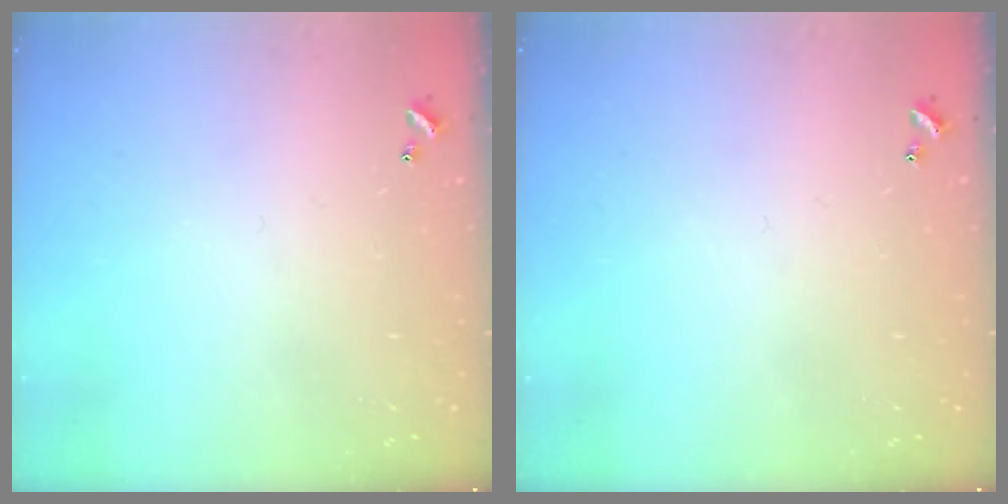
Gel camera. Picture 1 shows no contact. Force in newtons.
{"total": 0.0}